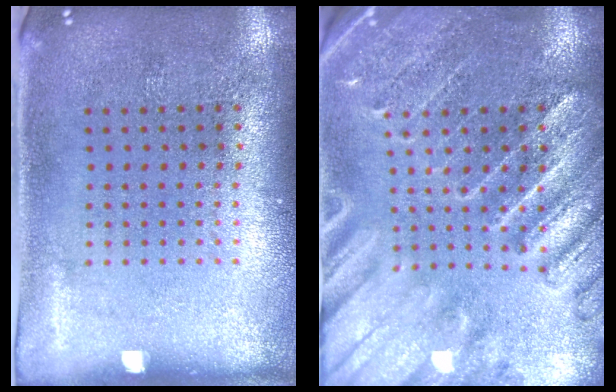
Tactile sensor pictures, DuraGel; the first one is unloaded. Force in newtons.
{"total": 3.2, "press": 2.9, "slide": 1.2}